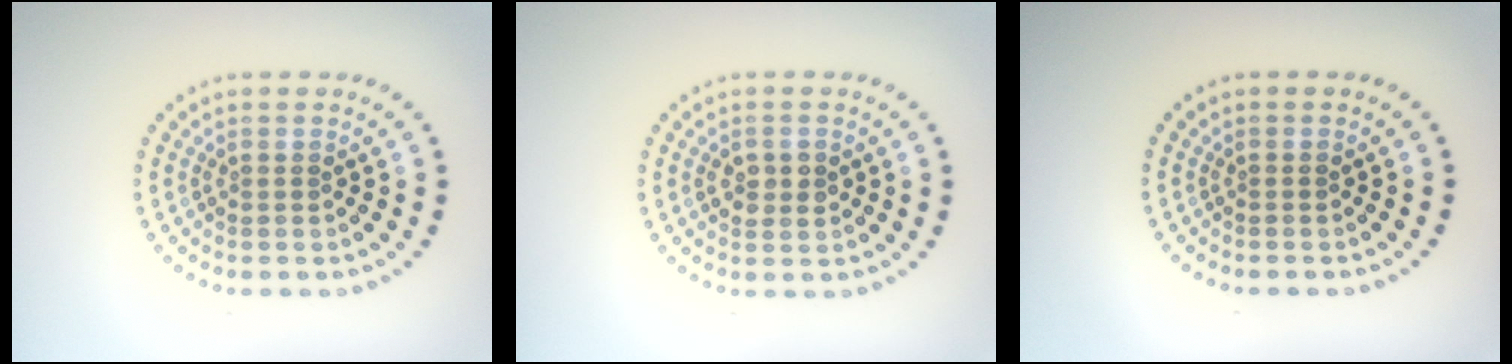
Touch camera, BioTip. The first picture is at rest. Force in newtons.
{"total": 2.0, "press": 1.9, "slide": 0.3}
{"total": 0.0}